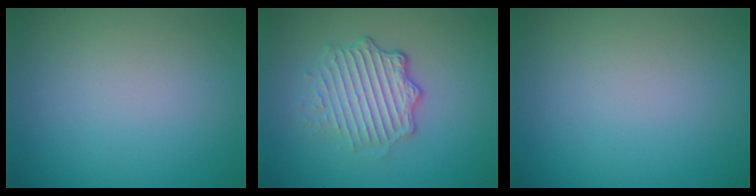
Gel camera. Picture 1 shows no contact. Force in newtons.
{"total": 4.9, "press": 3.5, "slide": 3.4}
{"total": 0.0}